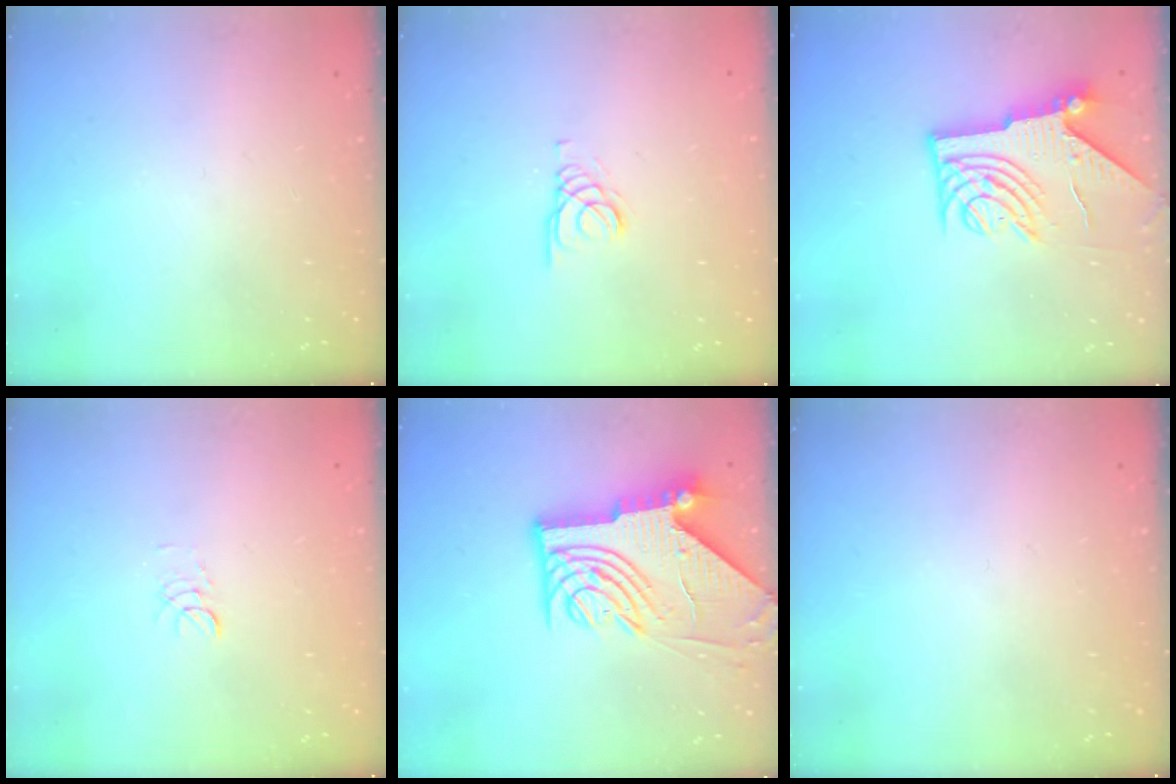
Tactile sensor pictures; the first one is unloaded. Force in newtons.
{"total": 1.4, "press": 1.3, "slide": 0.2}
{"total": 9.2, "press": 9.1, "slide": 1.3}
{"total": 3.6, "press": 3.6, "slide": 0.3}
{"total": 14.8, "press": 14.7, "slide": 1.8}
{"total": 0.0}